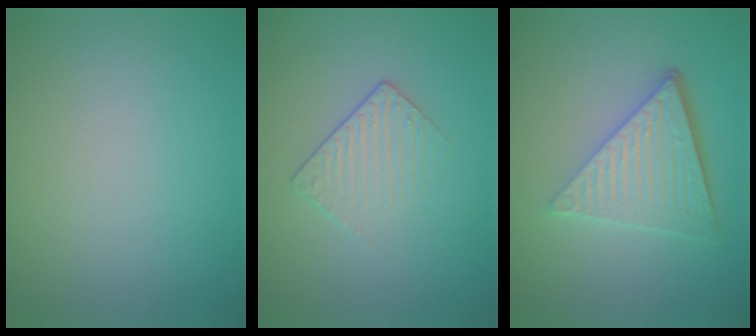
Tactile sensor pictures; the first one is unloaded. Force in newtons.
{"total": 1.5, "press": 1.0, "slide": 1.1}
{"total": 6.5, "press": 4.3, "slide": 4.9}